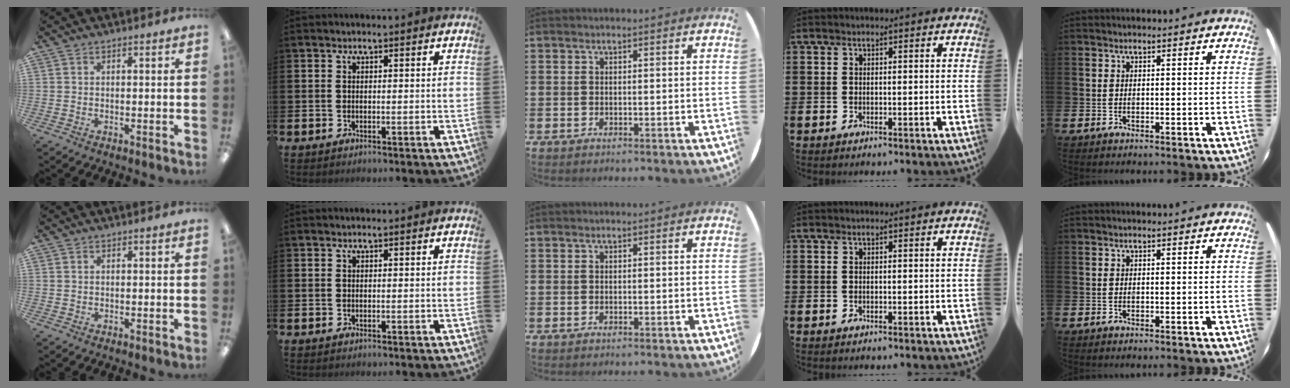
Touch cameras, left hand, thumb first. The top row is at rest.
{}